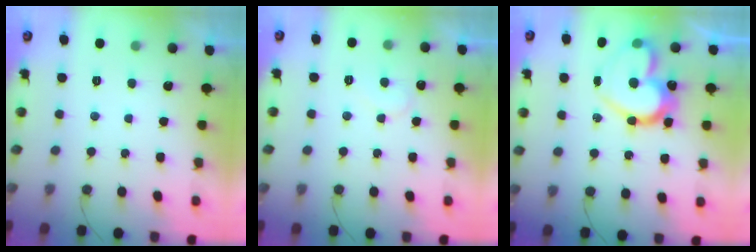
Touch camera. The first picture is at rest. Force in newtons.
{"total": 4.9, "press": 4.9, "slide": 0.4}
{"total": 19.2, "press": 19.2, "slide": 1.4}